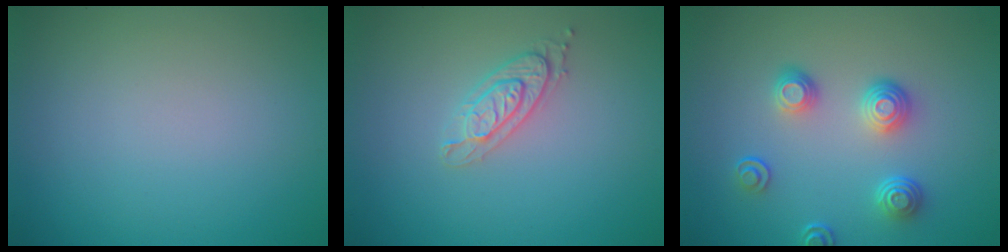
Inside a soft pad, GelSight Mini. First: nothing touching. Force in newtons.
{"total": 2.1, "press": 2.1, "slide": 0.4}
{"total": 3.5, "press": 2.8, "slide": 2.2}